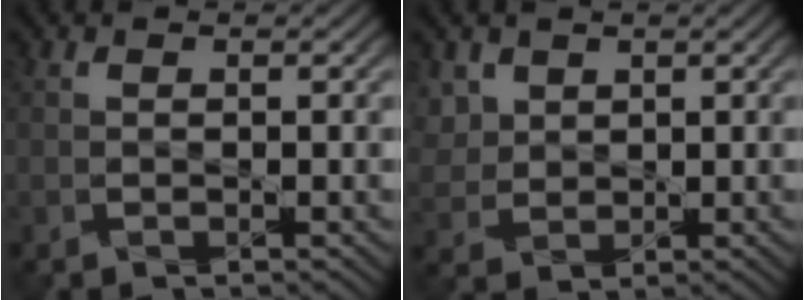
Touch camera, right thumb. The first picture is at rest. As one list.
[{"total": 2.8, "force": [1.5, 2.2, 0.7], "torque": [-0.029, -0.006, 0.035]}]